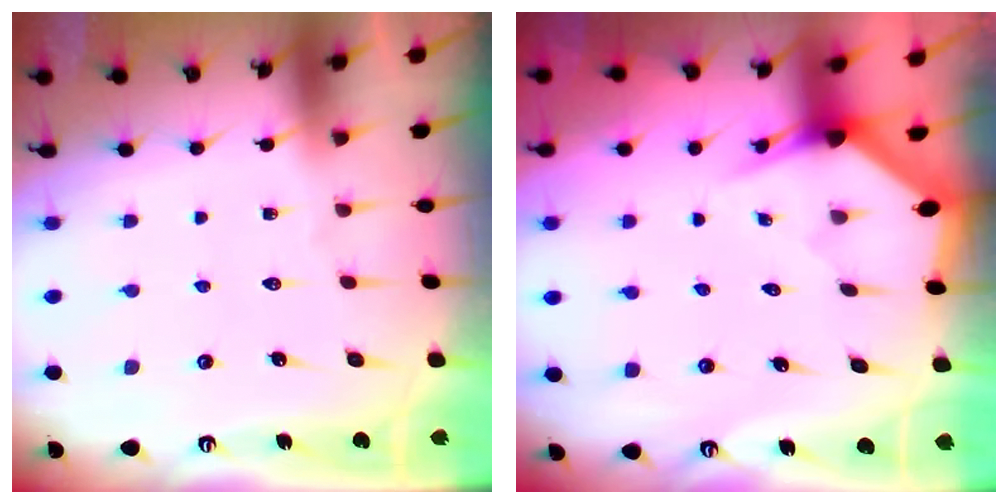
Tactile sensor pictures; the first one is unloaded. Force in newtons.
{"total": 3.9, "press": 3.9, "slide": 0.1}